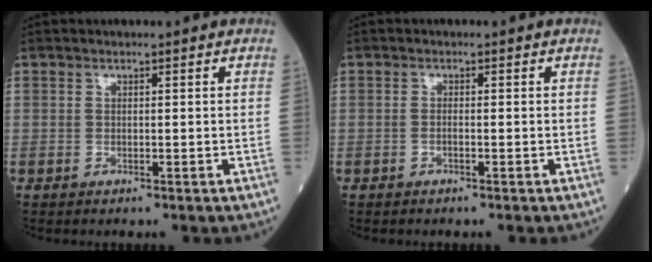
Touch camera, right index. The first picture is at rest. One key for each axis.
{"total": 0.6, "fx": -0.3, "fy": 0.1, "fz": 0.5, "tx": -0.012, "ty": 0.000, "tz": -0.007}